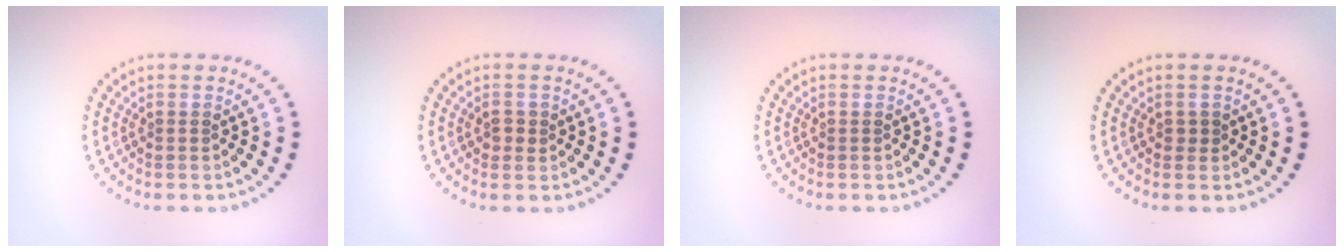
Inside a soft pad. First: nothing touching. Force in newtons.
{"total": 1.2, "press": 1.2, "slide": 0.1}
{"total": 0.0}
{"total": 0.7, "press": 0.7, "slide": 0.1}